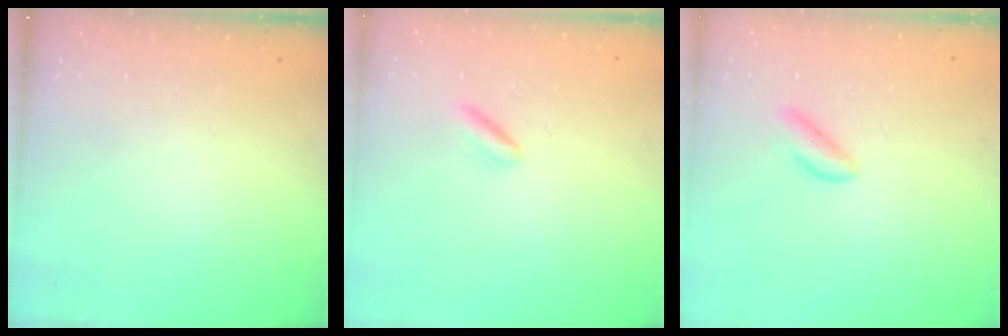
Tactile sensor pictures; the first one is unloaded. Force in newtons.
{"total": 3.3, "press": 3.1, "slide": 1.2}
{"total": 1.4, "press": 1.4, "slide": 0.4}